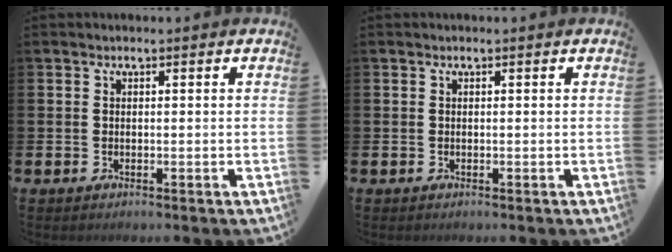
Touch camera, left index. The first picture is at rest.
{"total": 0.0}